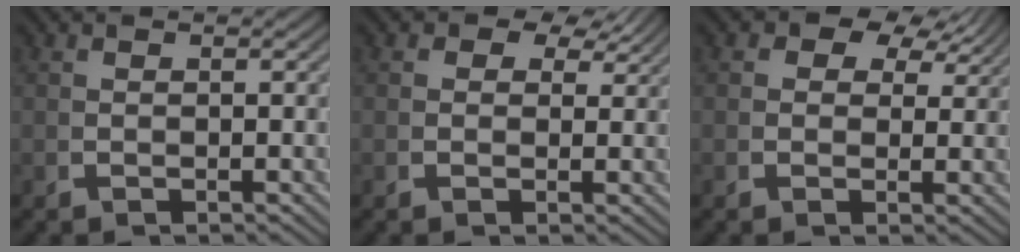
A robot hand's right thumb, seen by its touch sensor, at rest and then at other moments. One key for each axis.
{"total": 3.0, "fx": 1.9, "fy": 1.8, "fz": 1.4, "tx": -0.023, "ty": 0.001, "tz": 0.025}
{"total": 4.4, "fx": 2.6, "fy": 2.6, "fz": 2.4, "tx": -0.038, "ty": 0.010, "tz": 0.036}